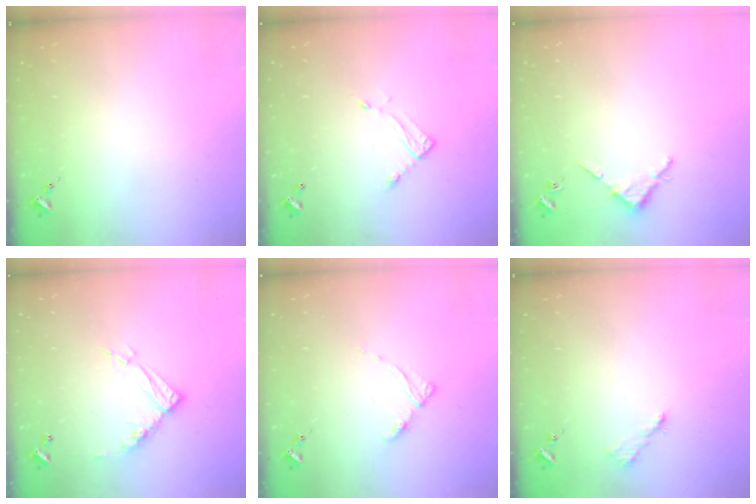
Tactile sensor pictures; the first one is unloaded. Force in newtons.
{"total": 7.1, "press": 7.1, "slide": 0.5}
{"total": 3.1, "press": 3.1, "slide": 0.3}
{"total": 12.2, "press": 12.1, "slide": 0.9}
{"total": 4.5, "press": 4.5, "slide": 0.5}
{"total": 3.1, "press": 3.1, "slide": 0.4}